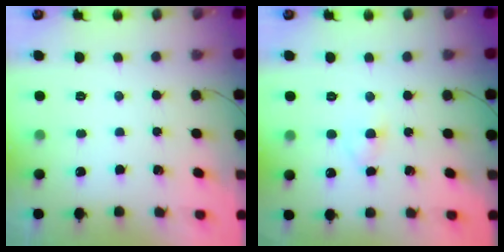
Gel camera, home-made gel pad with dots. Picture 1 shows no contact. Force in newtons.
{"total": 2.5, "press": 2.3, "slide": 1.0}